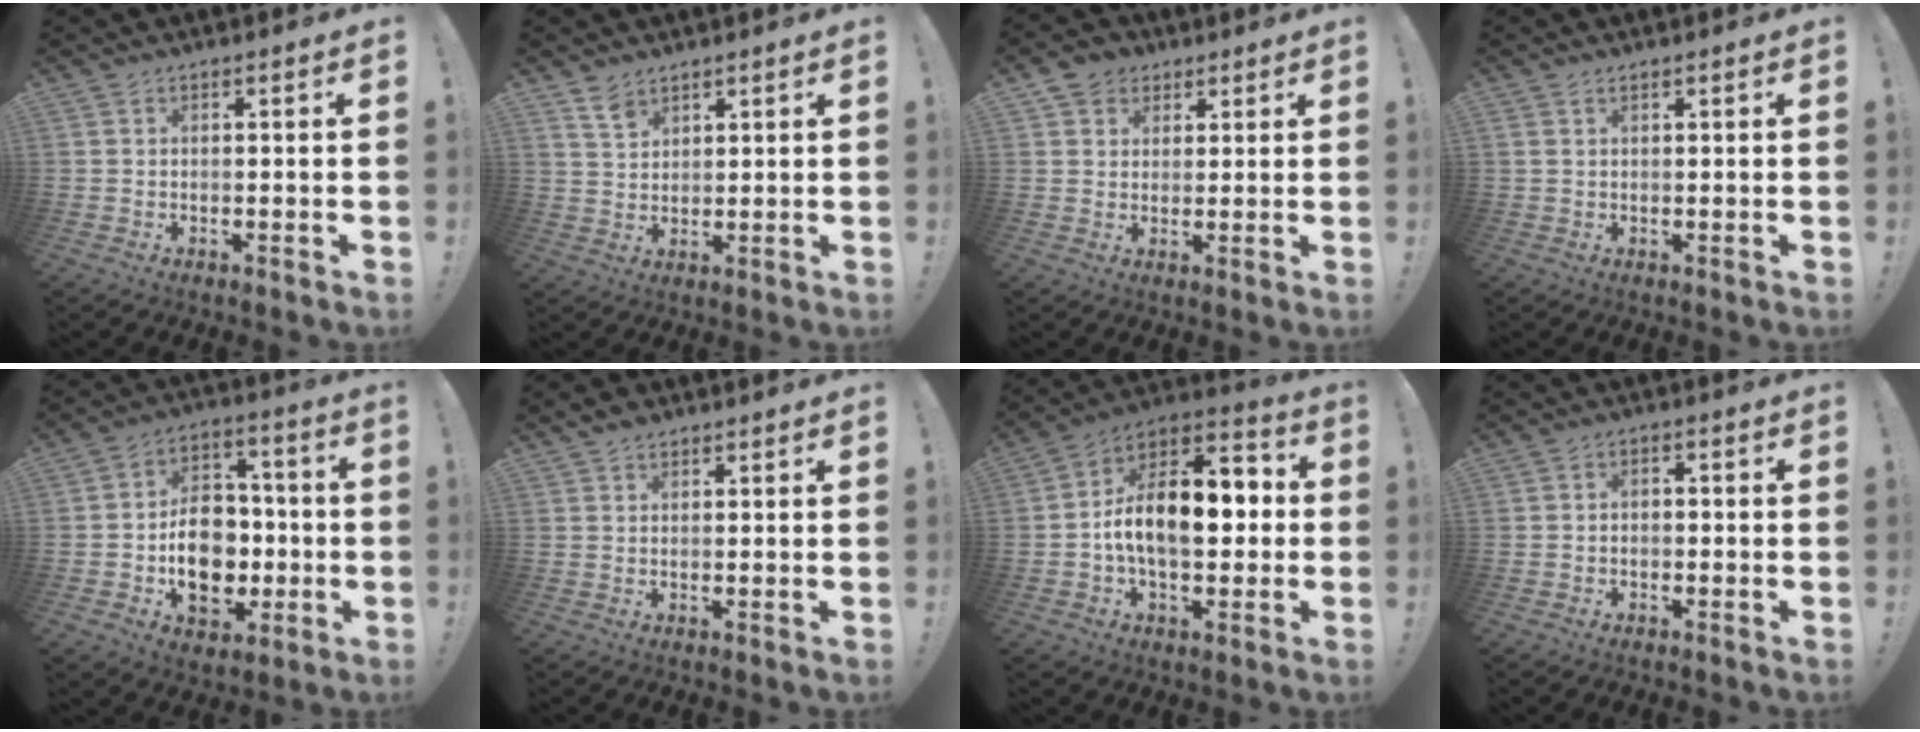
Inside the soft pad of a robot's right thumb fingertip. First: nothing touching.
{"total": 5.1, "force": [3.8, 2.6, 2.1], "torque": [-0.030, -0.022, 0.070]}
{"total": 5.8, "force": [3.0, 4.9, 1.0], "torque": [-0.016, -0.013, 0.059]}
{"total": 1.3, "force": [0.9, 0.7, 0.8], "torque": [-0.021, 0.002, 0.018]}
{"total": 15.6, "force": [-3.2, 11.7, 9.7], "torque": [-0.146, 0.021, -0.048]}
{"total": 2.1, "force": [1.6, 1.0, 0.9], "torque": [-0.009, -0.009, 0.029]}
{"total": 16.6, "force": [-0.6, 9.4, 13.6], "torque": [-0.230, 0.010, -0.010]}
{"total": 2.0, "force": [-1.5, 1.0, 0.9], "torque": [-0.017, 0.009, -0.027]}